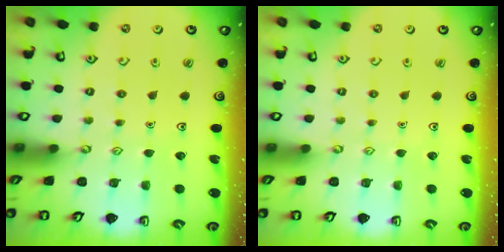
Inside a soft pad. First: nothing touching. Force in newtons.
{"total": 0.0}